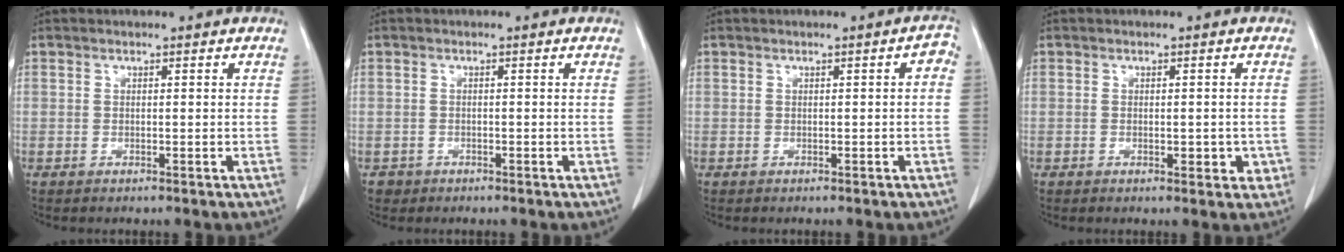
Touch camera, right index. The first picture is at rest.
{"total": 1.2, "force": [-0.6, 1.0, -0.2], "torque": [-0.004, 0.005, -0.007]}
{"total": 1.5, "force": [-0.2, 0.4, 1.4], "torque": [-0.010, 0.004, -0.003]}
{"total": 2.6, "force": [-0.6, 1.4, 2.1], "torque": [-0.019, 0.001, -0.001]}